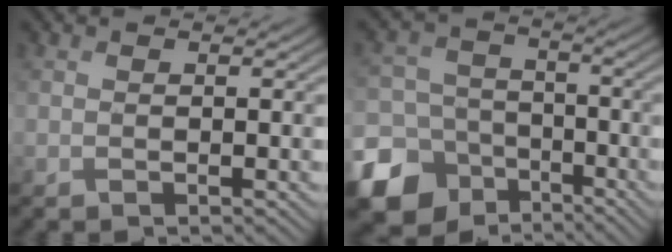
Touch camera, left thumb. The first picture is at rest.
{"total": 14.1, "force": [-8.4, 10.9, 3.3], "torque": [-0.111, -0.056, -0.159]}